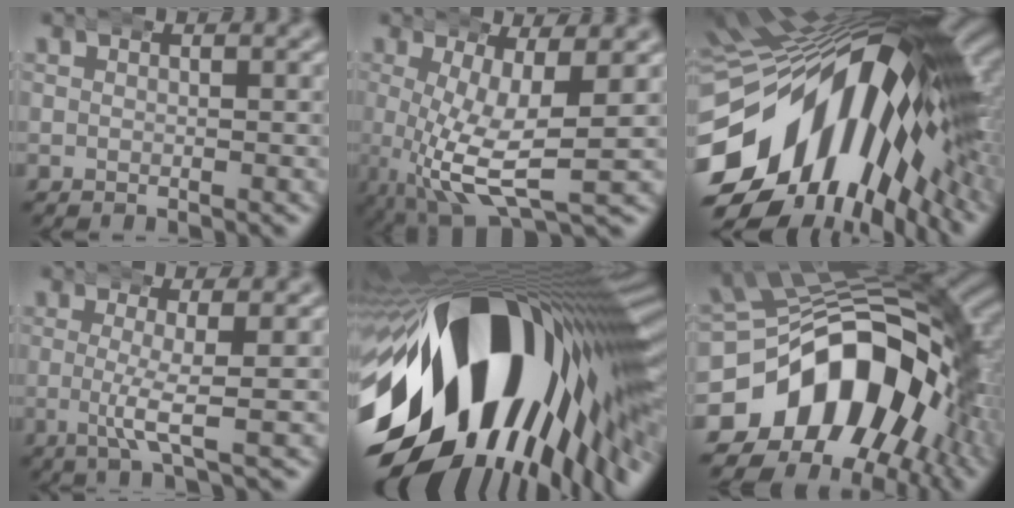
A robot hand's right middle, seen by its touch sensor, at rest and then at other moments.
{"total": 8.8, "force": [-1.6, 3.5, 7.9], "torque": [-0.159, -0.034, -0.001]}
{"total": 28.6, "force": [-3.4, 18.0, 22.0], "torque": [-0.307, -0.004, -0.062]}
{"total": 3.4, "force": [0.3, -0.1, 3.4], "torque": [-0.073, -0.005, 0.006]}
{"total": 33.8, "force": [-4.1, 19.3, 27.5], "torque": [-0.378, 0.001, -0.062]}
{"total": 24.1, "force": [-2.9, 17.4, 16.3], "torque": [-0.281, -0.048, -0.038]}